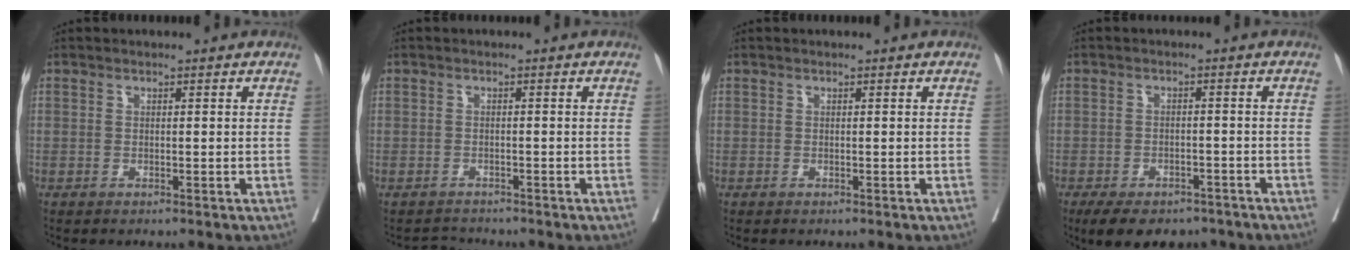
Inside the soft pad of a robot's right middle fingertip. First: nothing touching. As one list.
[{"total": 1.7, "force": [-1.5, 0.3, -0.7], "torque": [0.011, -0.007, -0.024]}, {"total": 0.0}, {"total": 10.4, "force": [-7.9, 5.1, 4.5], "torque": [-0.065, 0.001, -0.111]}]